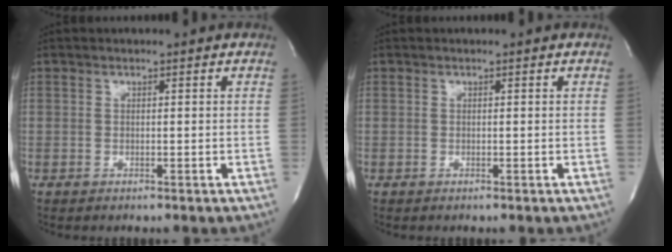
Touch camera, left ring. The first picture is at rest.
{"total": 0.0}